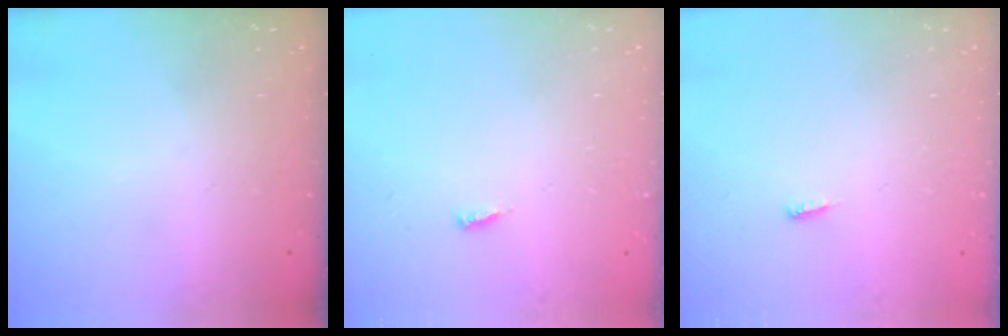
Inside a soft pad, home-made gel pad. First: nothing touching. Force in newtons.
{"total": 2.6, "press": 2.6, "slide": 0.3}
{"total": 3.6, "press": 3.4, "slide": 1.0}